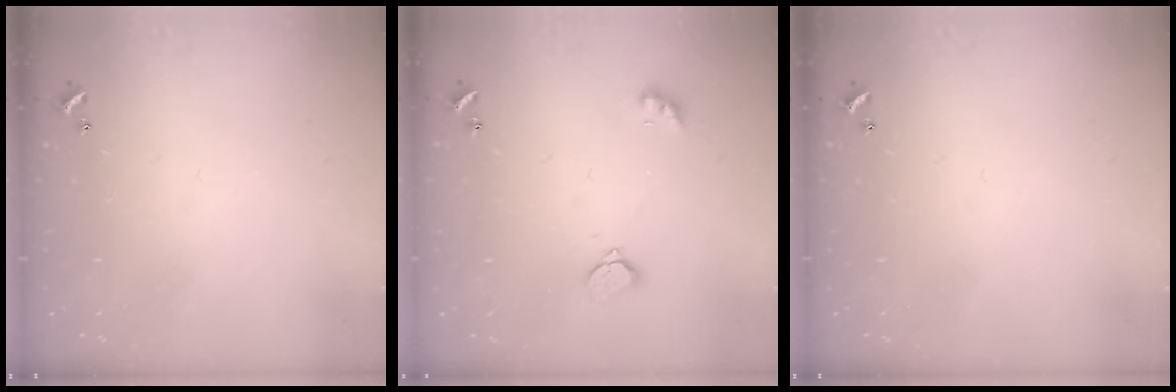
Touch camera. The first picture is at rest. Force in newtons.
{"total": 2.4, "press": 2.3, "slide": 0.8}
{"total": 0.0}